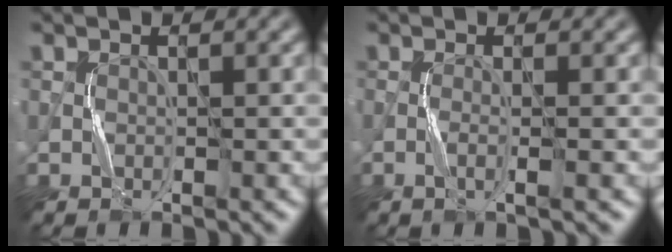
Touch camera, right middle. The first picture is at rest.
{"total": 1.1, "force": [-0.3, -0.2, 1.0], "torque": [-0.024, 0.001, -0.009]}